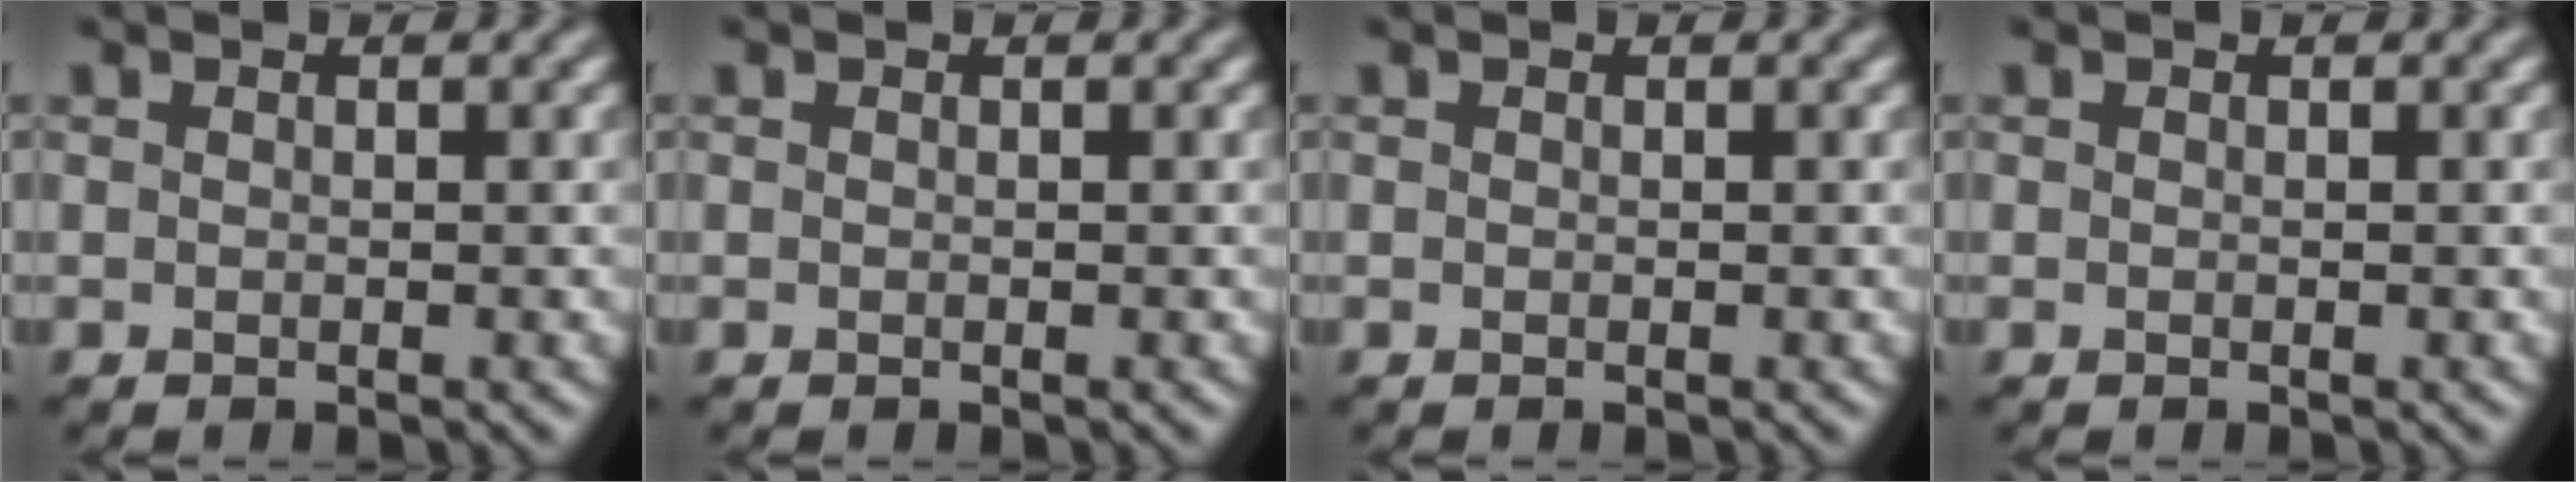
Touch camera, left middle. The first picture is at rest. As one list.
[{"total": 0.0}, {"total": 0.0}, {"total": 0.0}]